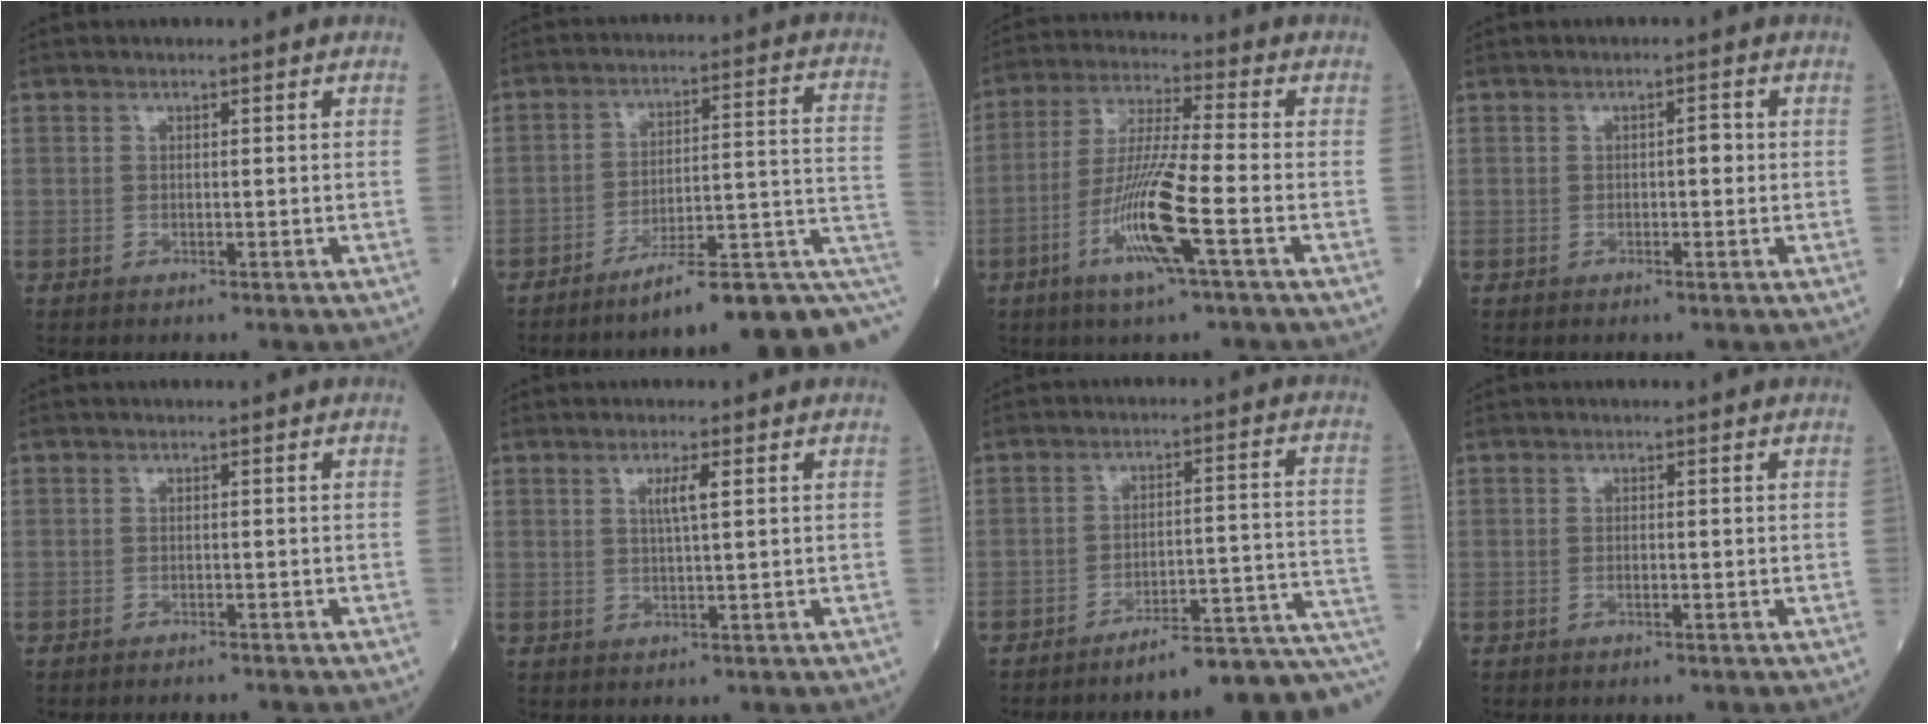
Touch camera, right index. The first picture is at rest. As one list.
[{"total": 15.5, "force": [-8.6, 2.3, 12.8], "torque": [-0.127, 0.042, -0.116]}, {"total": 11.6, "force": [-4.4, -0.2, 10.7], "torque": [-0.214, -0.011, -0.089]}, {"total": 1.4, "force": [-0.1, 0.5, 1.3], "torque": [-0.015, 0.004, -0.003]}, {"total": 2.6, "force": [-2.5, 0.3, 0.6], "torque": [-0.012, -0.004, -0.032]}, {"total": 2.6, "force": [0.9, -0.1, 2.4], "torque": [-0.047, -0.001, 0.015]}, {"total": 12.7, "force": [-10.7, 0.0, 6.9], "torque": [-0.051, 0.045, -0.147]}, {"total": 0.6, "force": [-0.3, 0.2, 0.5], "torque": [-0.011, 0.000, -0.003]}]